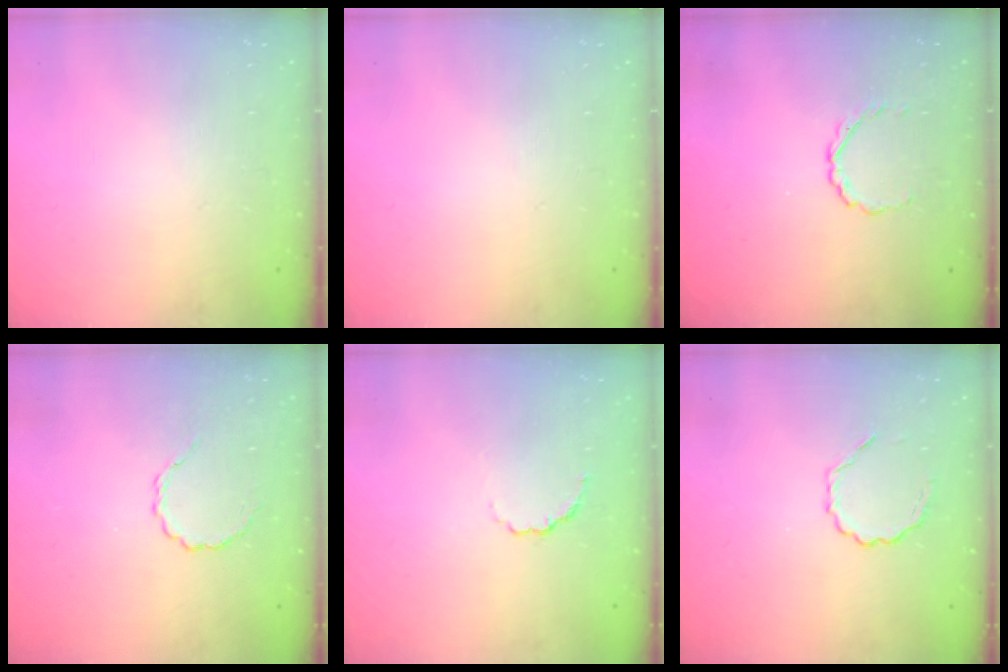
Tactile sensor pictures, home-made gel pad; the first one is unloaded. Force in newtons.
{"total": 0.0}
{"total": 2.0, "press": 1.8, "slide": 0.7}
{"total": 2.9, "press": 2.6, "slide": 1.1}
{"total": 2.6, "press": 2.4, "slide": 1.0}
{"total": 3.8, "press": 3.6, "slide": 1.1}